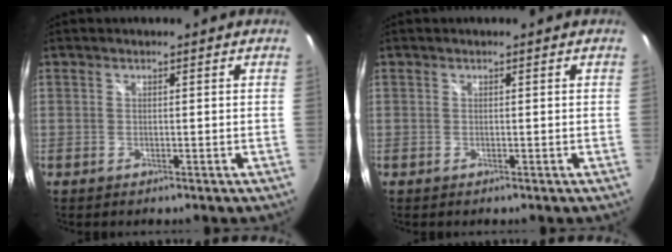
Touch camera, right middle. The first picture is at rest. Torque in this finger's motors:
{"motor_torque": [0.00, 0.00, 0.00, 0.00]}